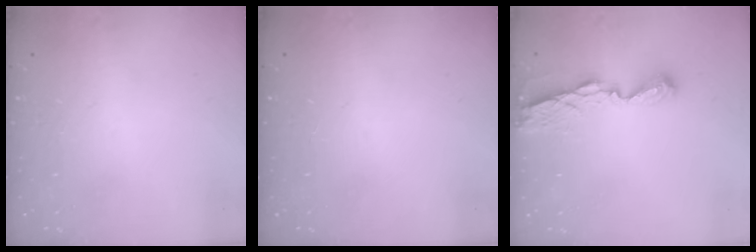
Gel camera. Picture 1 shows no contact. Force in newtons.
{"total": 0.0}
{"total": 7.2, "press": 7.2, "slide": 0.5}